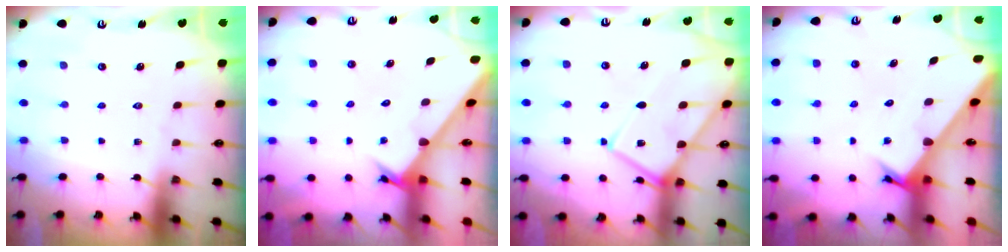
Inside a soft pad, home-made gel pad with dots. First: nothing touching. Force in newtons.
{"total": 2.6, "press": 2.6, "slide": 0.3}
{"total": 12.1, "press": 12.0, "slide": 1.5}
{"total": 2.1, "press": 2.1, "slide": 0.2}